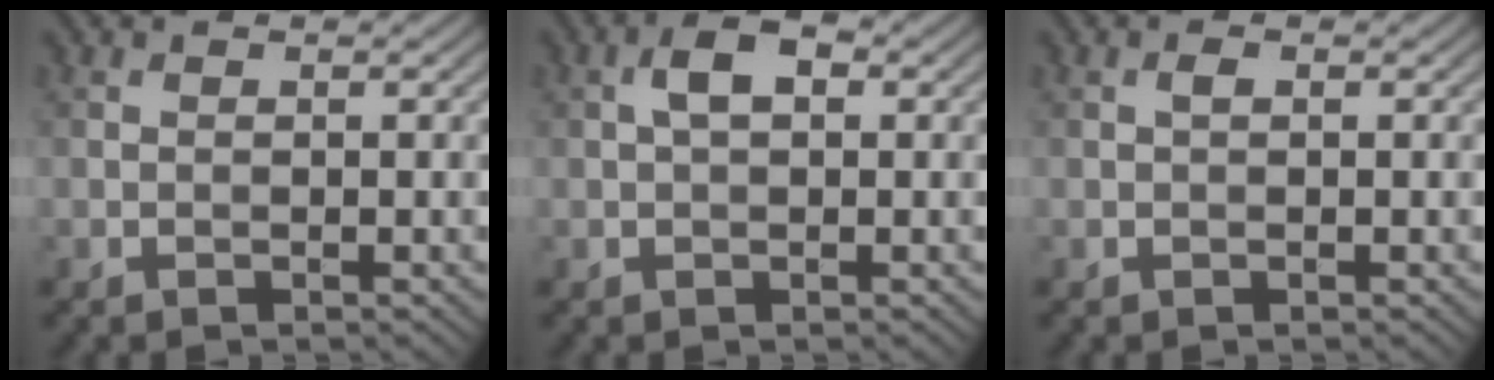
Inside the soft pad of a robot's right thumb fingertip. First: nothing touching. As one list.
[{"total": 3.4, "force": [0.8, 1.8, 2.8], "torque": [-0.051, 0.009, 0.009]}, {"total": 0.6, "force": [0.1, 0.2, 0.6], "torque": [-0.013, 0.002, 0.001]}]